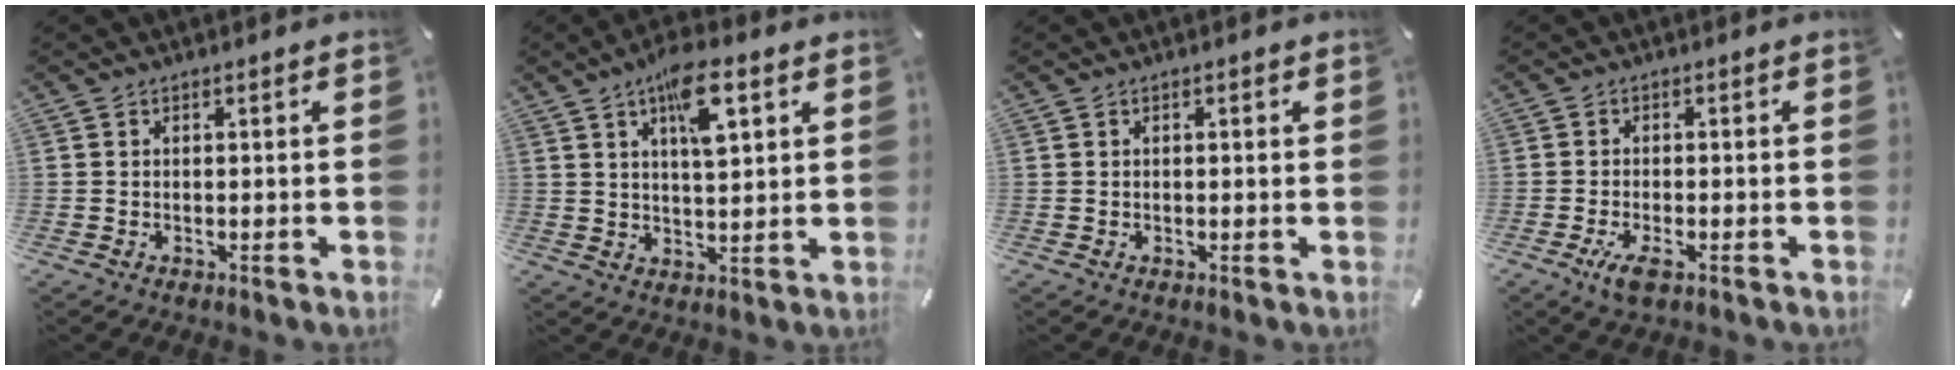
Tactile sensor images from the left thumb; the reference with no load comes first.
{"total": 10.4, "force": [5.1, 4.0, 8.1], "torque": [-0.125, -0.014, 0.084]}
{"total": 0.5, "force": [0.1, 0.4, 0.2], "torque": [-0.005, 0.002, 0.002]}
{"total": 3.9, "force": [-1.8, 1.4, 3.2], "torque": [-0.069, -0.002, -0.034]}